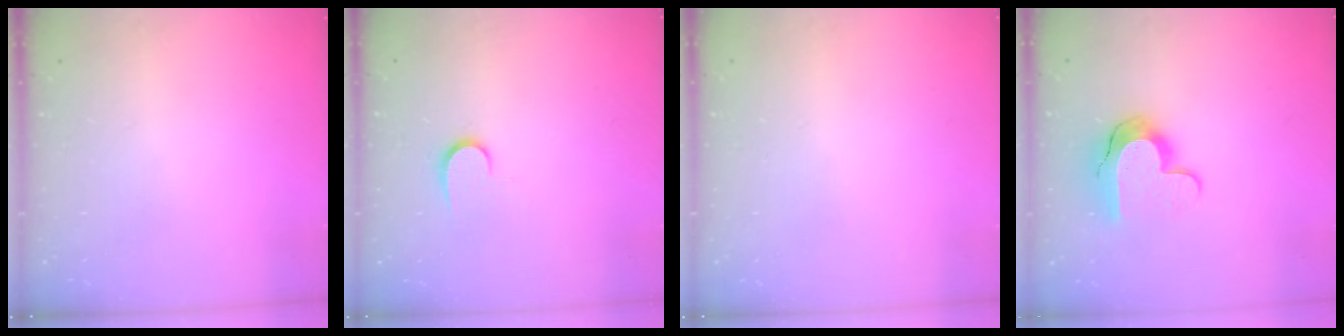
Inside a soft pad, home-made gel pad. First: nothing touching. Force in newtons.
{"total": 6.7, "press": 6.6, "slide": 0.7}
{"total": 0.8, "press": 0.5, "slide": 0.6}
{"total": 11.1, "press": 11.1, "slide": 0.8}